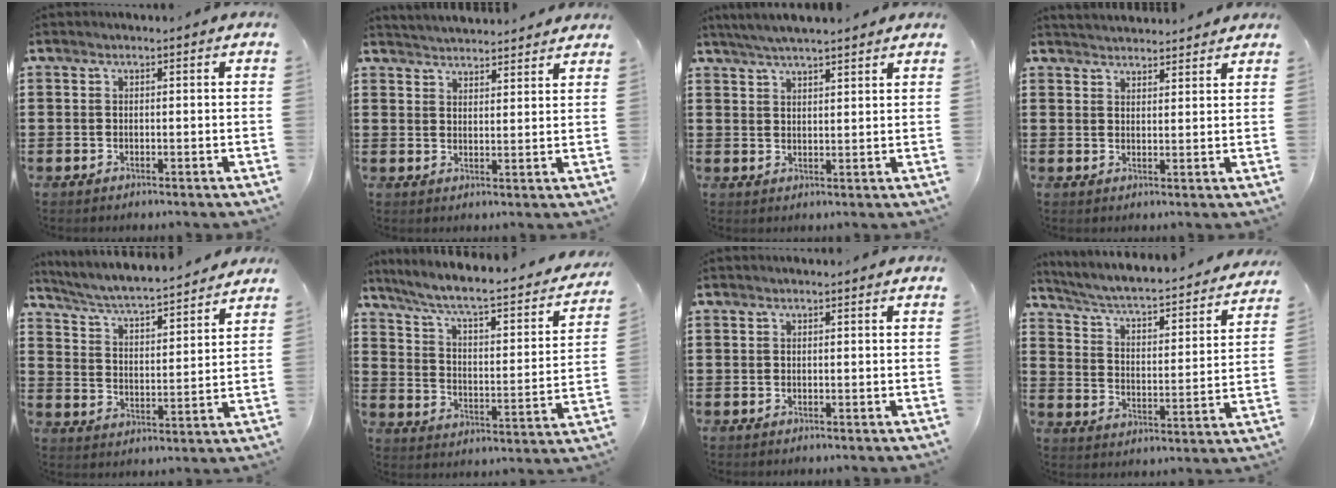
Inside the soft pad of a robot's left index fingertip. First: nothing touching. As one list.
[{"total": 3.1, "force": [3.1, -0.3, -0.2], "torque": [-0.005, -0.013, 0.057]}, {"total": 3.8, "force": [3.6, 0.3, 1.3], "torque": [-0.035, -0.003, 0.065]}, {"total": 2.6, "force": [2.6, 0.0, -0.1], "torque": [-0.005, -0.006, 0.049]}, {"total": 4.5, "force": [4.3, 0.1, 1.3], "torque": [-0.048, -0.034, 0.067]}, {"total": 5.3, "force": [3.9, 0.7, 3.5], "torque": [-0.086, -0.037, 0.056]}, {"total": 0.0}, {"total": 3.3, "force": [2.8, 0.2, 1.6], "torque": [-0.050, -0.033, 0.036]}]